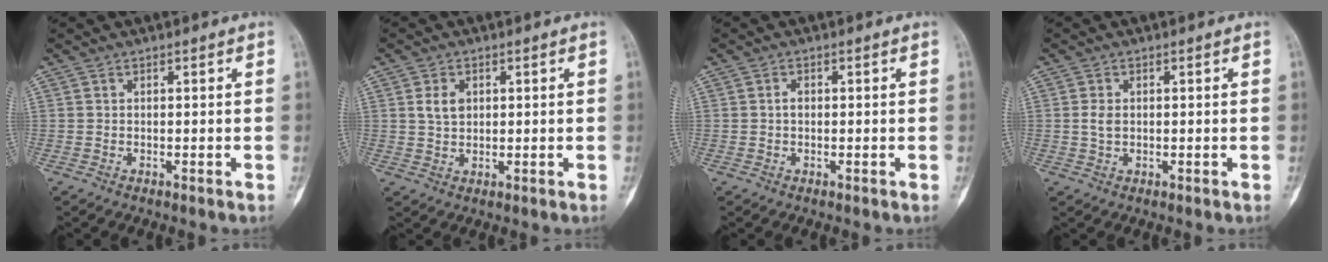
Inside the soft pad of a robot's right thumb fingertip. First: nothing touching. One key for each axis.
{"total": 3.6, "fx": 1.0, "fy": 2.6, "fz": 2.3, "tx": -0.032, "ty": -0.002, "tz": 0.020}
{"total": 1.1, "fx": 0.0, "fy": 0.8, "fz": 0.8, "tx": -0.011, "ty": 0.003, "tz": -0.003}
{"total": 2.1, "fx": 0.1, "fy": 1.4, "fz": 1.6, "tx": -0.031, "ty": 0.001, "tz": 0.003}